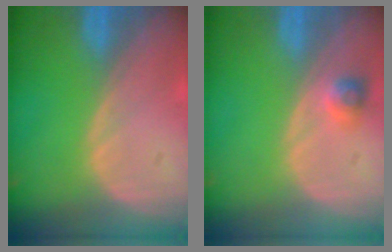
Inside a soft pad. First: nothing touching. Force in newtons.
{"total": 2.3, "press": 2.2, "slide": 0.3}